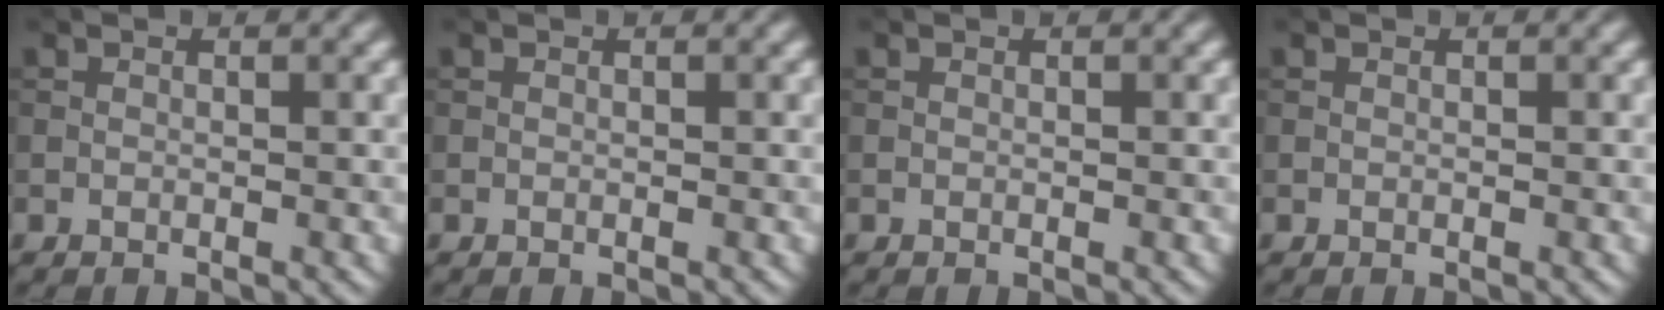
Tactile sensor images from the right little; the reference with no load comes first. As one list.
[{"total": 0.0}, {"total": 0.0}, {"total": 0.0}]